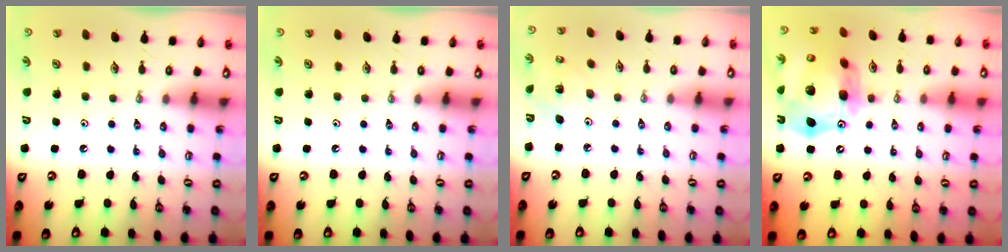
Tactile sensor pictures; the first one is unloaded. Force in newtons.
{"total": 0.0}
{"total": 2.9, "press": 2.9, "slide": 0.3}
{"total": 22.0, "press": 21.8, "slide": 2.6}